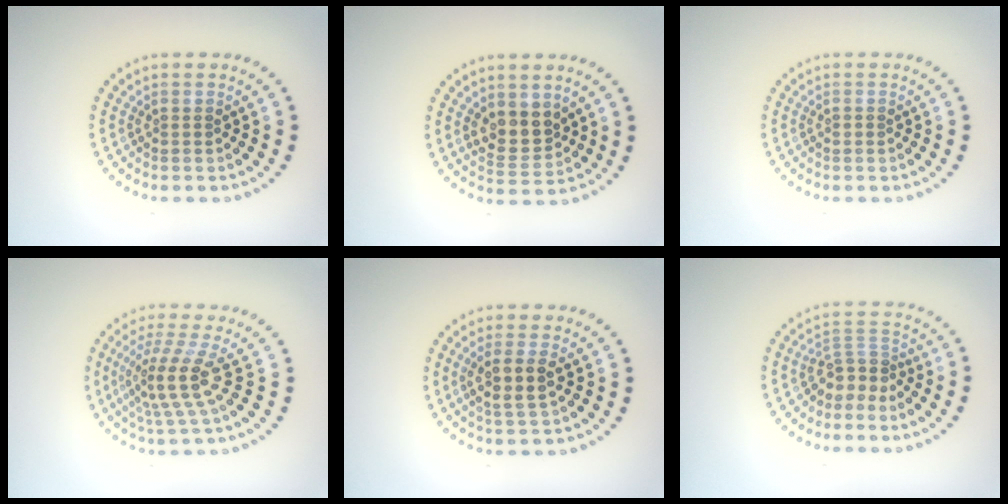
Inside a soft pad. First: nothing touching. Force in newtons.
{"total": 3.0, "press": 2.8, "slide": 1.2}
{"total": 0.5, "press": 0.5, "slide": 0.1}
{"total": 4.1, "press": 2.9, "slide": 2.9}
{"total": 2.9, "press": 2.6, "slide": 1.3}
{"total": 2.8, "press": 1.9, "slide": 2.1}